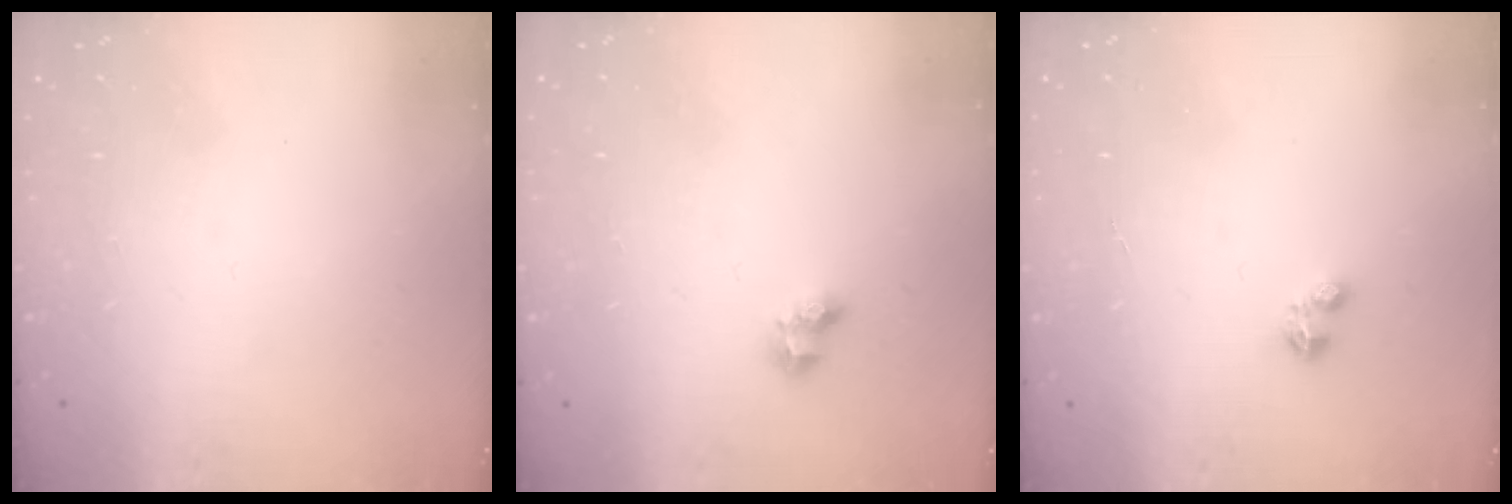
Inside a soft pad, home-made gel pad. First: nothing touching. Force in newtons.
{"total": 2.7, "press": 2.5, "slide": 1.0}
{"total": 2.4, "press": 2.4, "slide": 0.3}